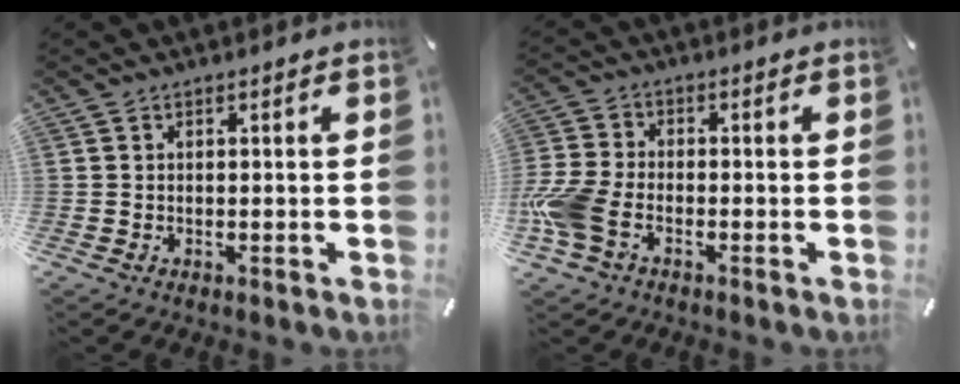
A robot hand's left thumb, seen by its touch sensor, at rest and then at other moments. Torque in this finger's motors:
{"motor_torque": [0.25, 0.33, 0.73, -0.10, 0.19]}